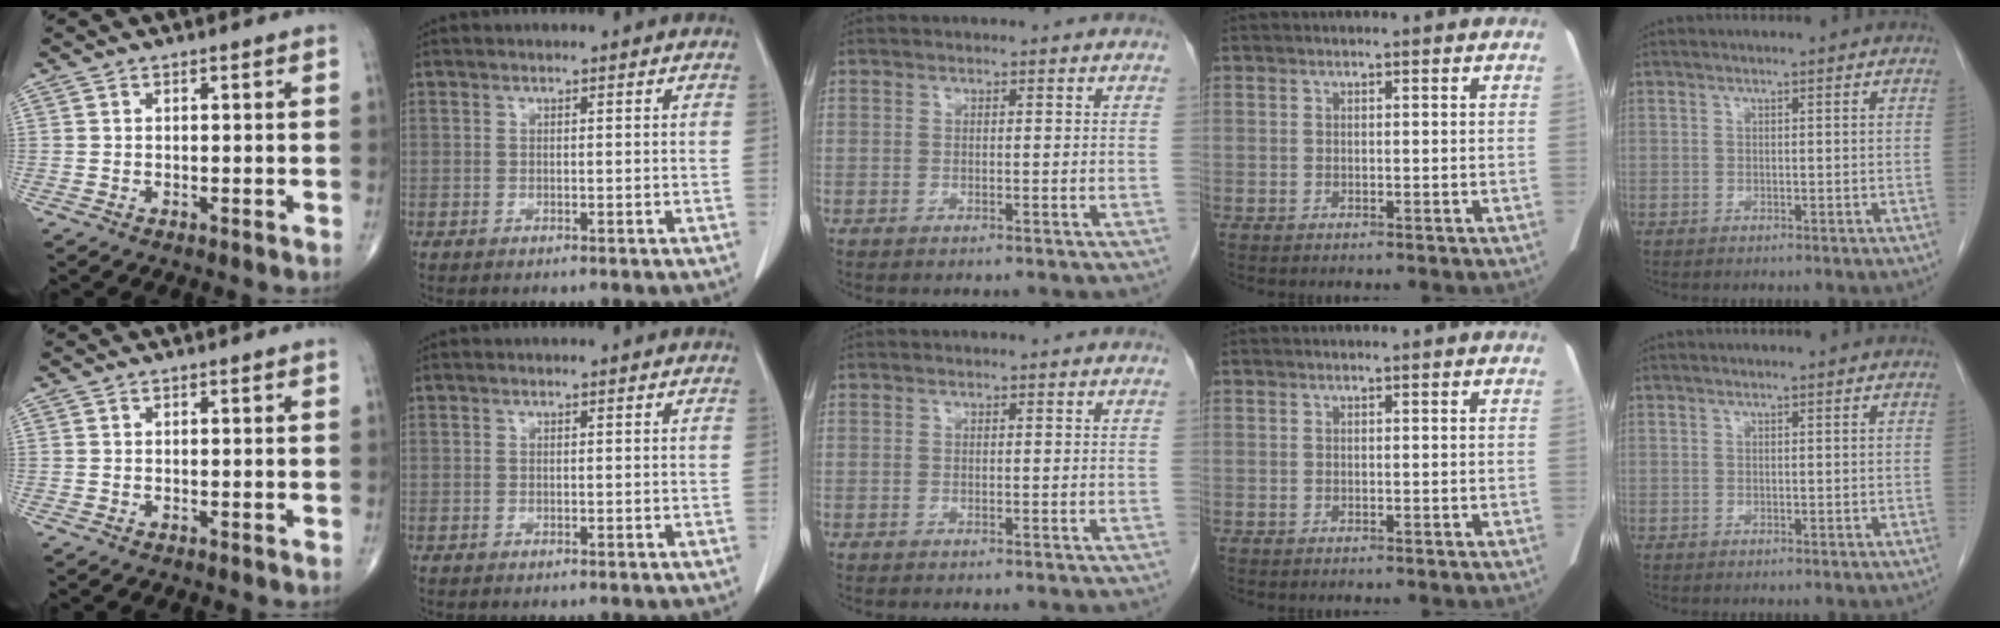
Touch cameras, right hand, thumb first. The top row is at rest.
{}